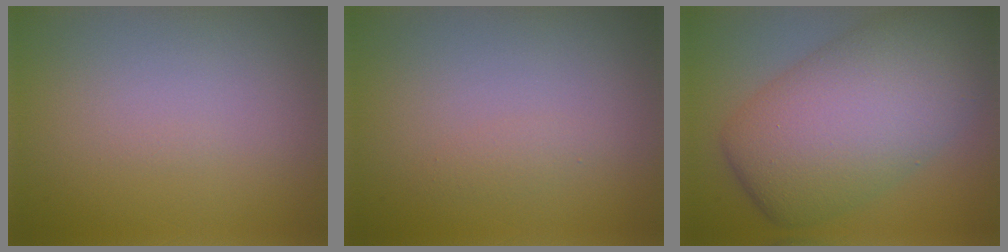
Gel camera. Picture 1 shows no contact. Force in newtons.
{"total": 0.7, "press": 0.7, "slide": 0.0}
{"total": 11.1, "press": 11.1, "slide": 0.5}